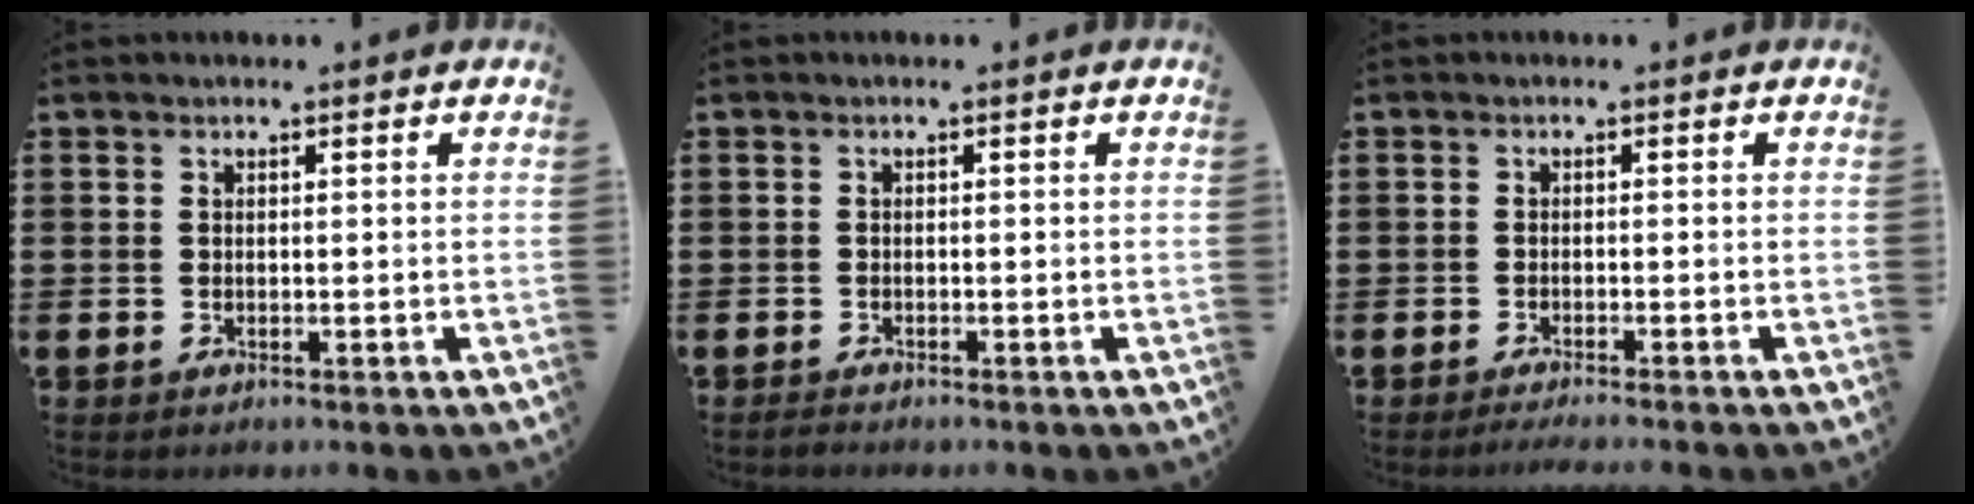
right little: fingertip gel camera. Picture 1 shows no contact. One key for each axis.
{"total": 0.6, "fx": -0.5, "fy": 0.1, "fz": 0.2, "tx": -0.005, "ty": -0.002, "tz": -0.011}
{"total": 1.0, "fx": -0.9, "fy": -0.1, "fz": 0.4, "tx": -0.006, "ty": -0.002, "tz": -0.017}